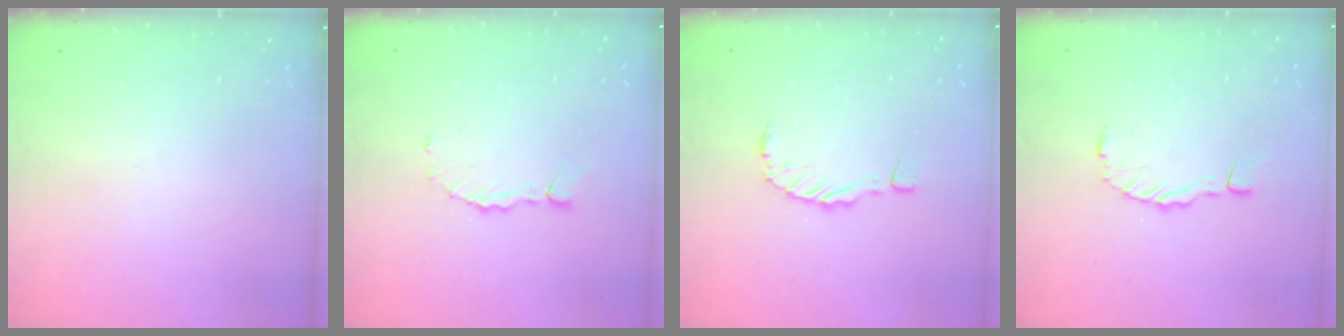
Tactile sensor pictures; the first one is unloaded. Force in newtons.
{"total": 1.9, "press": 1.9, "slide": 0.2}
{"total": 0.0}
{"total": 0.0}